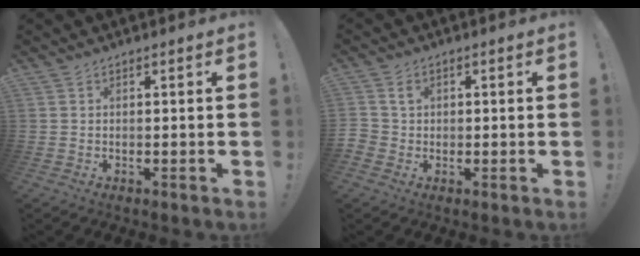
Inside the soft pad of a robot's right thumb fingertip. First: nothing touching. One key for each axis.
{"total": 3.6, "fx": 0.6, "fy": 3.2, "fz": 1.7, "tx": -0.027, "ty": 0.006, "tz": 0.011}